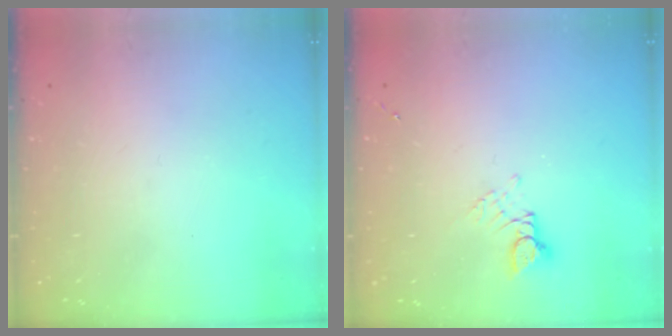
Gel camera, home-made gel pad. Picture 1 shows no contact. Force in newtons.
{"total": 2.9, "press": 2.9, "slide": 0.4}